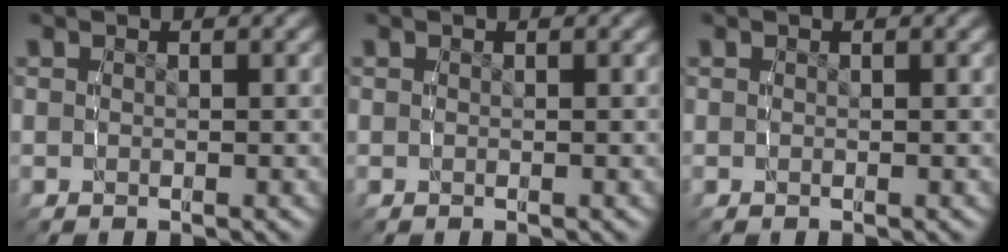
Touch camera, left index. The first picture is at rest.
{"total": 0.0}
{"total": 0.0}